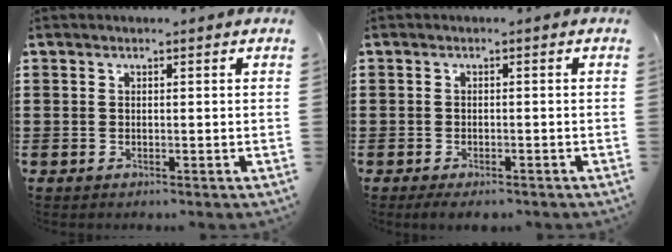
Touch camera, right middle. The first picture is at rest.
{"total": 1.3, "force": [-1.3, 0.1, 0.4], "torque": [-0.010, -0.004, -0.024]}